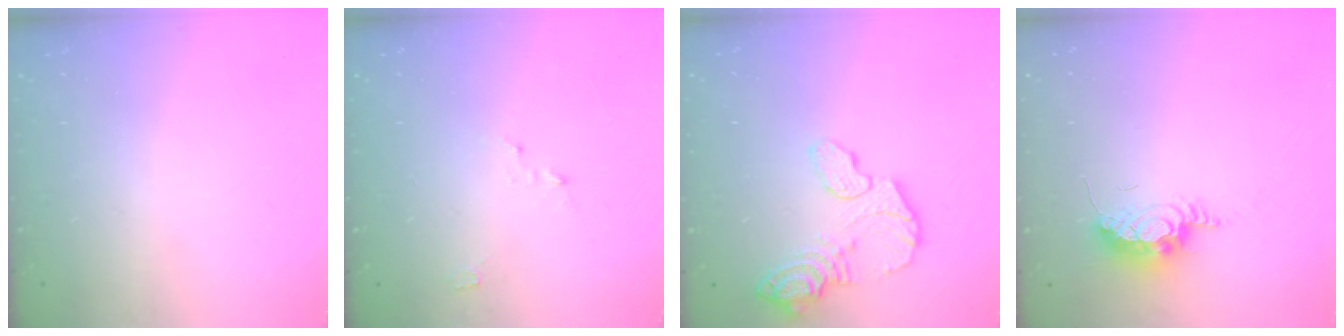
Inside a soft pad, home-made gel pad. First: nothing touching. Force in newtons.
{"total": 2.9, "press": 2.8, "slide": 0.3}
{"total": 12.9, "press": 12.9, "slide": 1.1}
{"total": 13.8, "press": 9.6, "slide": 10.0}